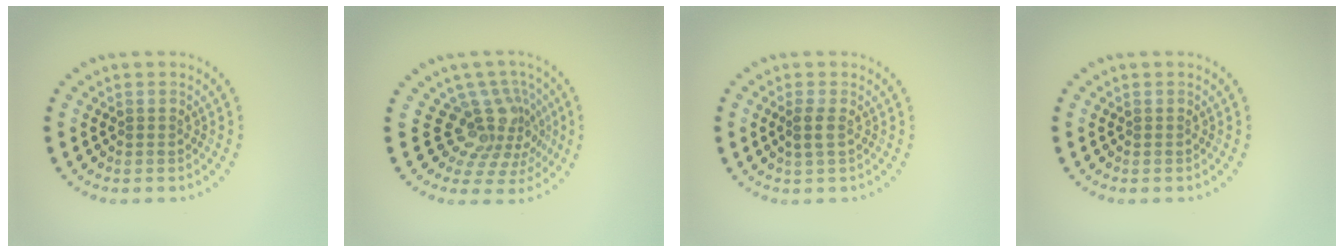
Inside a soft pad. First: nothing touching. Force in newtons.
{"total": 4.7, "press": 3.1, "slide": 3.5}
{"total": 1.2, "press": 1.1, "slide": 0.6}
{"total": 0.0}